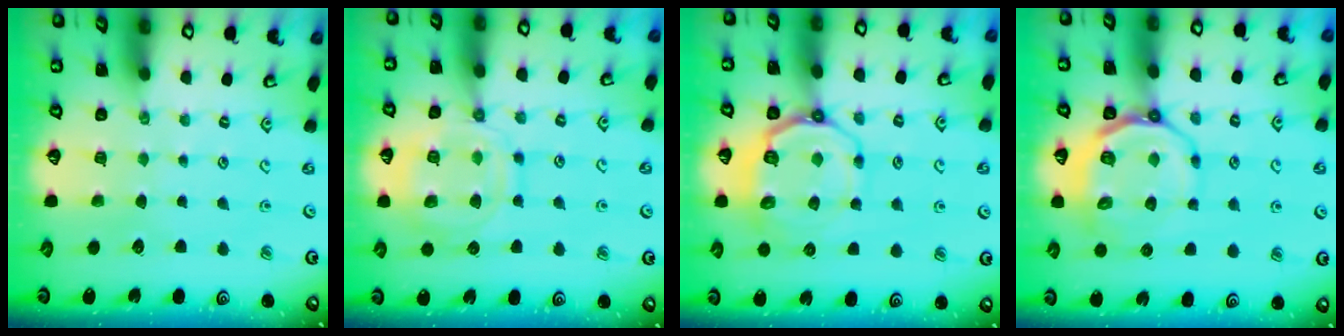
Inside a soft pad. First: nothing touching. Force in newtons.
{"total": 14.6, "press": 14.5, "slide": 1.4}
{"total": 10.2, "press": 9.7, "slide": 3.1}
{"total": 11.7, "press": 11.4, "slide": 2.9}